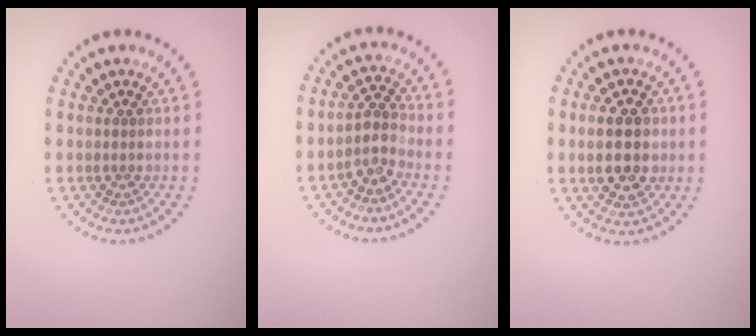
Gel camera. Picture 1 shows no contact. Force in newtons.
{"total": 2.2, "press": 1.9, "slide": 1.2}
{"total": 4.6, "press": 4.6, "slide": 0.1}